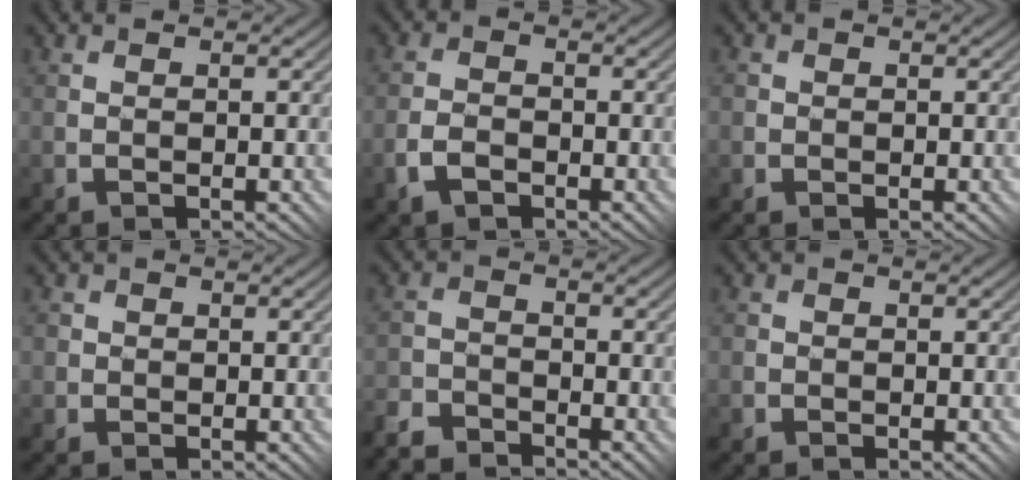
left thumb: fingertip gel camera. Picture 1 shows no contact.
{"total": 2.9, "force": [-1.7, 1.7, 1.6], "torque": [-0.037, 0.002, -0.039]}
{"total": 1.8, "force": [0.3, 1.8, 0.0], "torque": [0.004, 0.004, -0.008]}
{"total": 2.4, "force": [0.5, 2.3, 0.1], "torque": [0.001, 0.006, -0.007]}
{"total": 4.4, "force": [-4.2, 1.3, 0.7], "torque": [-0.014, -0.002, -0.090]}
{"total": 1.7, "force": [0.0, 1.7, -0.1], "torque": [0.006, 0.005, -0.015]}